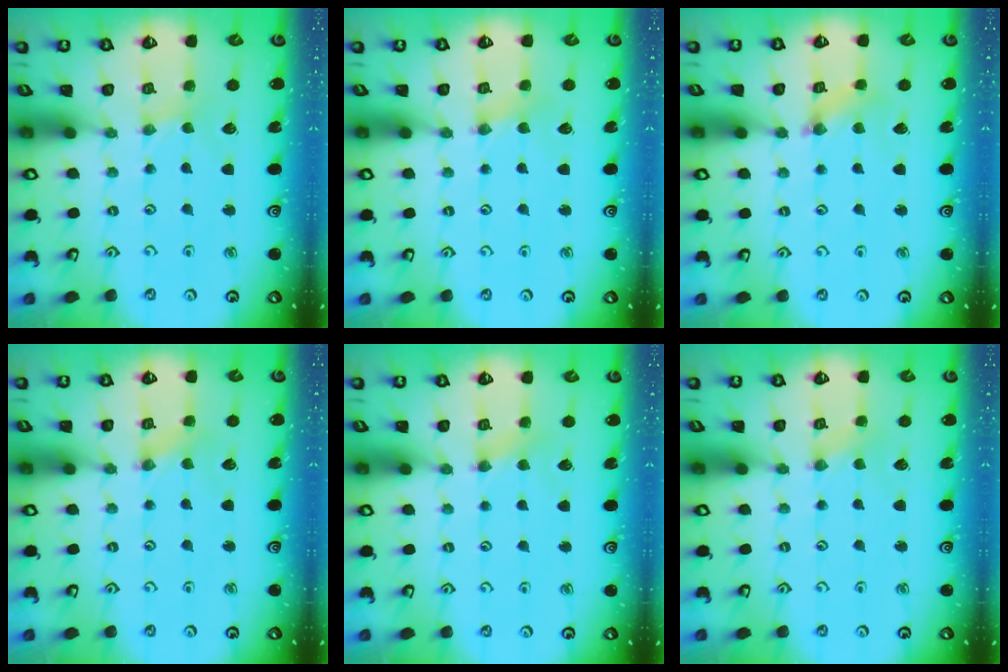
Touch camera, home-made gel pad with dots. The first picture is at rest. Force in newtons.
{"total": 2.0, "press": 2.0, "slide": 0.4}
{"total": 2.4, "press": 2.4, "slide": 0.4}
{"total": 1.9, "press": 1.9, "slide": 0.3}
{"total": 2.7, "press": 2.7, "slide": 0.4}
{"total": 0.0}